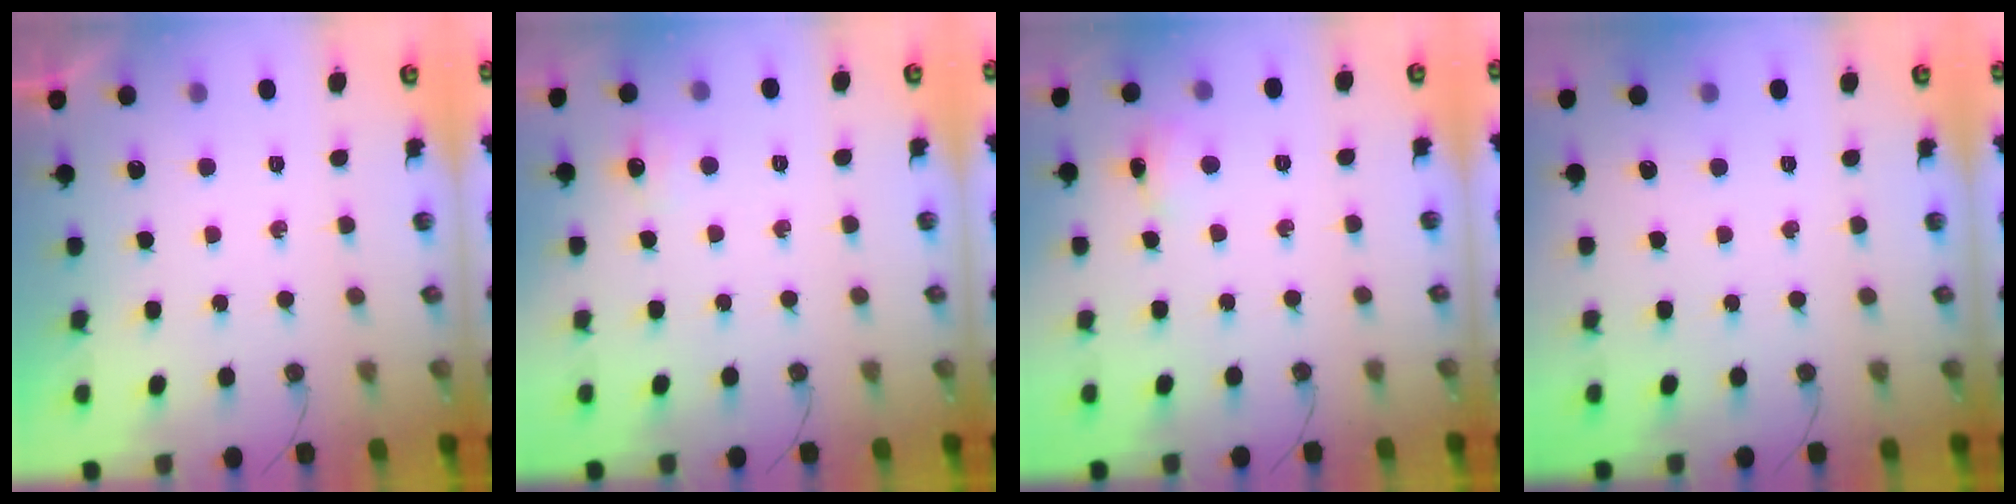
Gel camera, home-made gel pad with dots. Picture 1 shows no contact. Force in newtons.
{"total": 13.7, "press": 6.1, "slide": 12.2}
{"total": 3.1, "press": 3.1, "slide": 0.5}
{"total": 0.0}